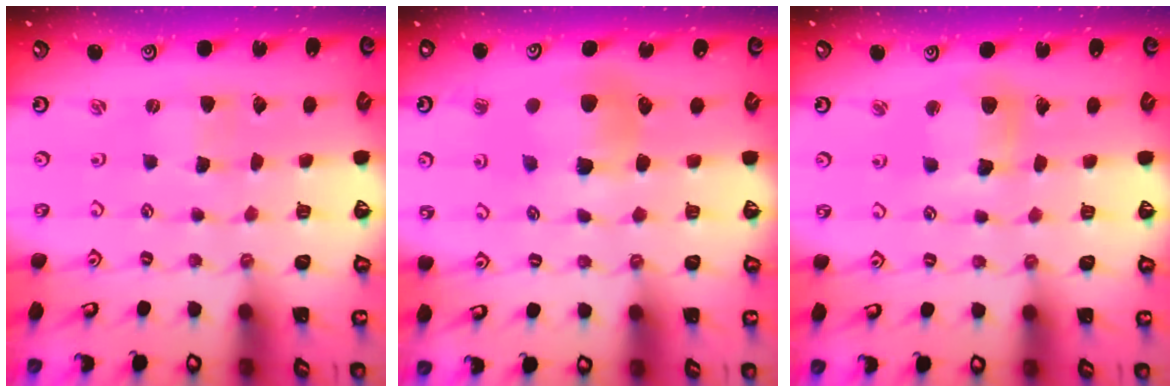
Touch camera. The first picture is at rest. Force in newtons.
{"total": 7.0, "press": 7.0, "slide": 1.0}
{"total": 8.0, "press": 8.0, "slide": 0.5}